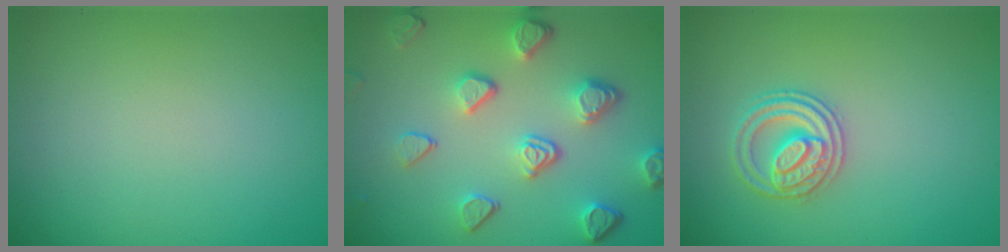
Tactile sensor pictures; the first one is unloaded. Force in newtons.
{"total": 5.0, "press": 3.8, "slide": 3.3}
{"total": 2.7, "press": 2.6, "slide": 0.3}